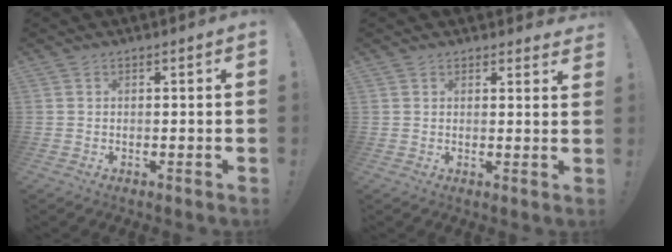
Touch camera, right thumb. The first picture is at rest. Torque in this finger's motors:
{"motor_torque": [-0.91, 0.91, 0.19, 0.37, 0.00]}